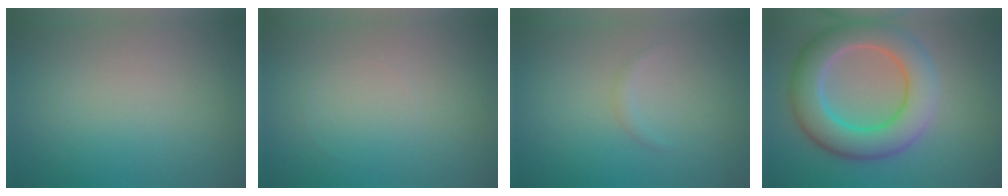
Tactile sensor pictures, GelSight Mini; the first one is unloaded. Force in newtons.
{"total": 0.0}
{"total": 0.6, "press": 0.6, "slide": 0.0}
{"total": 8.2, "press": 8.2, "slide": 0.4}